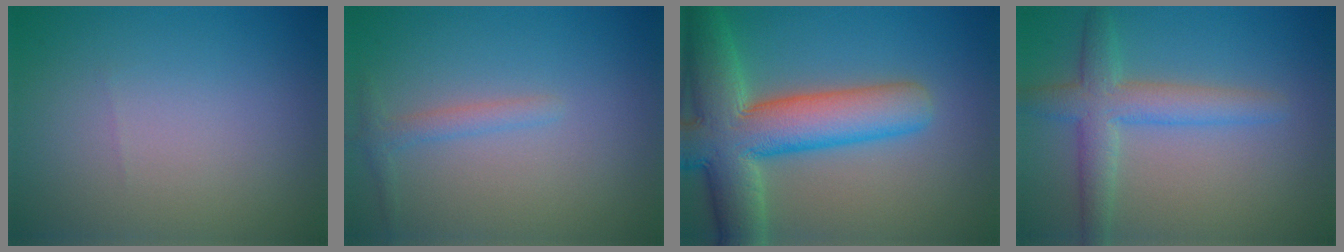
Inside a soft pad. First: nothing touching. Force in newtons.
{"total": 1.4, "press": 1.4, "slide": 0.1}
{"total": 10.9, "press": 10.9, "slide": 0.6}
{"total": 4.2, "press": 4.2, "slide": 0.2}